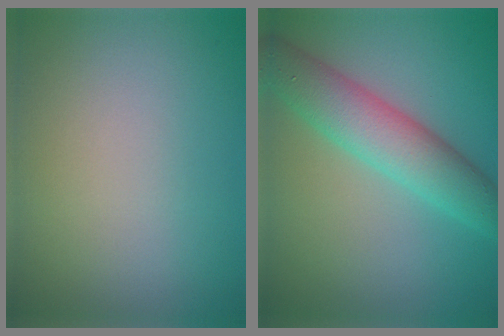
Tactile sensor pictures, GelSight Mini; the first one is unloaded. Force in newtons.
{"total": 5.7, "press": 5.7, "slide": 0.1}